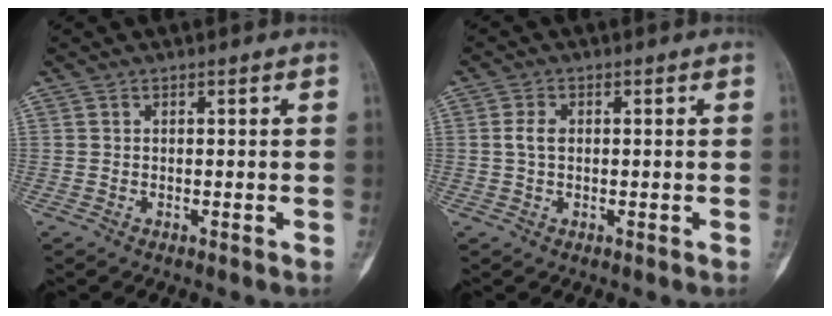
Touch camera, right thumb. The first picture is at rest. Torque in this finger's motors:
{"motor_torque": [0.42, 0.39, 0.16, -0.15, 0.03]}